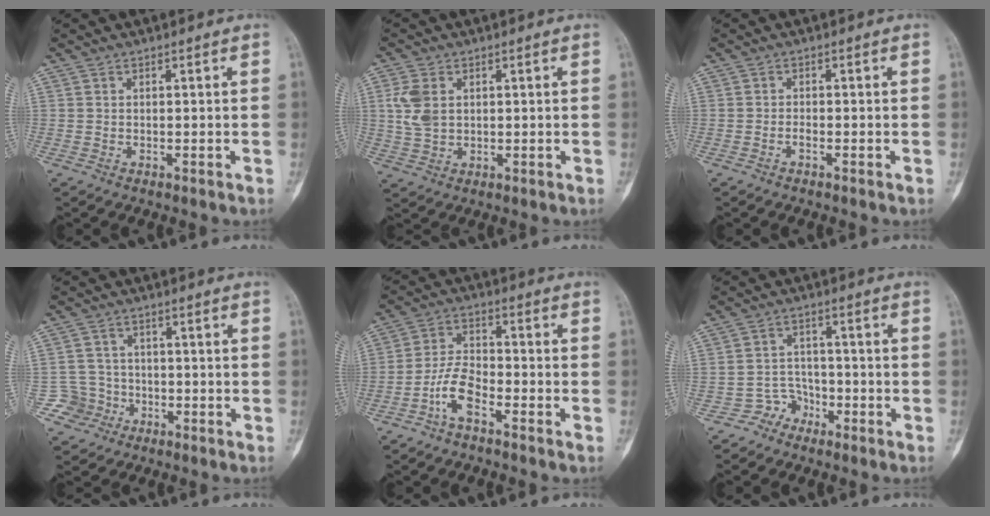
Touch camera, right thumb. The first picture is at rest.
{"total": 5.9, "force": [1.2, 4.1, 4.1], "torque": [-0.082, 0.002, 0.029]}
{"total": 0.9, "force": [-0.6, 0.3, 0.7], "torque": [-0.010, 0.003, -0.011]}
{"total": 5.0, "force": [-2.3, 4.5, -0.2], "torque": [0.033, 0.018, -0.044]}
{"total": 6.8, "force": [-3.7, 2.8, 4.9], "torque": [-0.097, 0.032, -0.077]}
{"total": 4.1, "force": [-2.9, 3.0, -0.2], "torque": [0.032, 0.030, -0.055]}